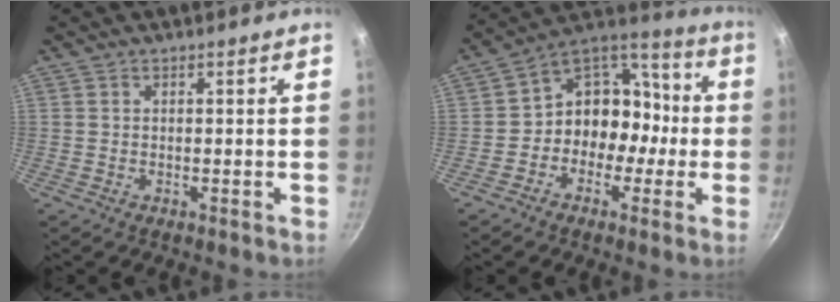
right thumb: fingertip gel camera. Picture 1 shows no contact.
{"total": 12.9, "force": [-2.7, 10.7, 6.6], "torque": [-0.041, 0.067, -0.060]}